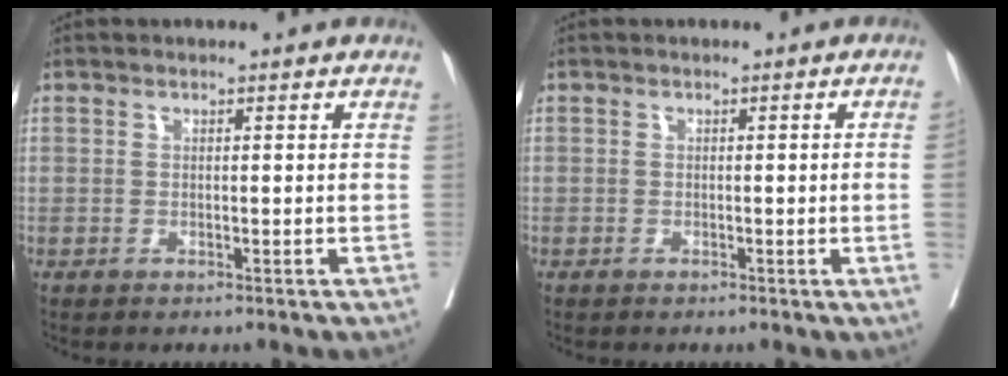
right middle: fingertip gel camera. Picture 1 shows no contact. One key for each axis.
{"total": 1.8, "fx": -0.3, "fy": -0.6, "fz": 1.7, "tx": -0.020, "ty": -0.003, "tz": -0.003}